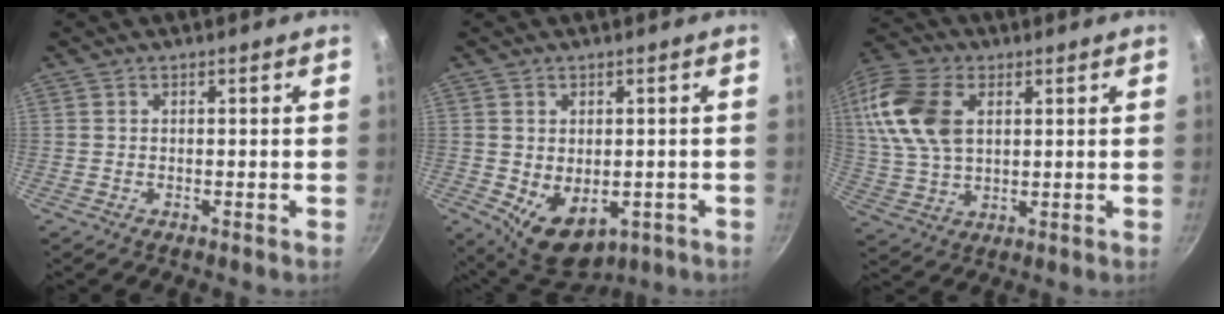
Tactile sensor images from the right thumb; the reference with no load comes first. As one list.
[{"total": 9.4, "force": [-1.8, 6.4, 6.6], "torque": [-0.081, -0.011, -0.004]}, {"total": 16.5, "force": [4.3, 10.8, 11.7], "torque": [-0.233, 0.006, 0.081]}]